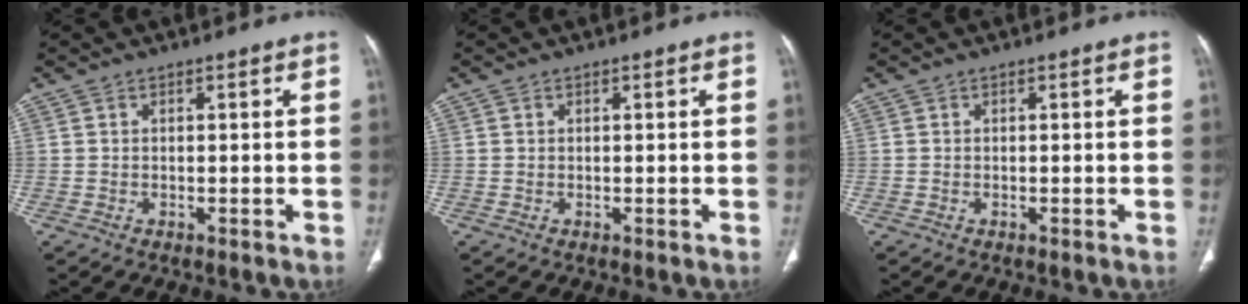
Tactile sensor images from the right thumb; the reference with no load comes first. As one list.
[{"total": 0.0}, {"total": 0.0}]